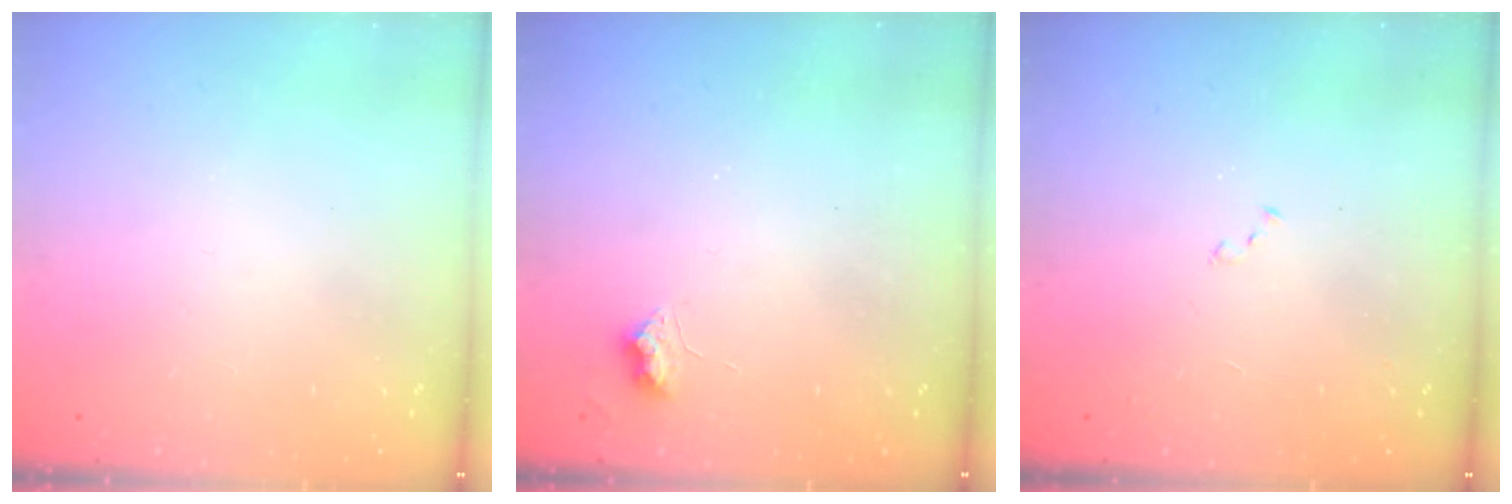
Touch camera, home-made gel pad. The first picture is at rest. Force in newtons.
{"total": 5.9, "press": 5.9, "slide": 0.7}
{"total": 6.6, "press": 6.5, "slide": 0.8}